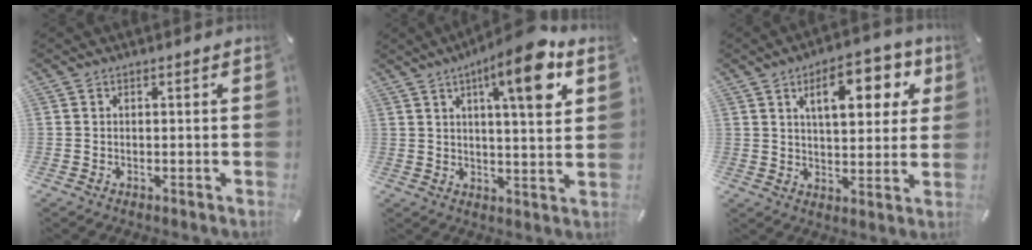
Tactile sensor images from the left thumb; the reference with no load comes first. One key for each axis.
{"total": 13.6, "fx": 6.4, "fy": 3.3, "fz": 11.5, "tx": -0.165, "ty": -0.026, "tz": 0.096}
{"total": 13.7, "fx": 6.1, "fy": 6.5, "fz": 10.4, "tx": -0.141, "ty": -0.015, "tz": 0.097}